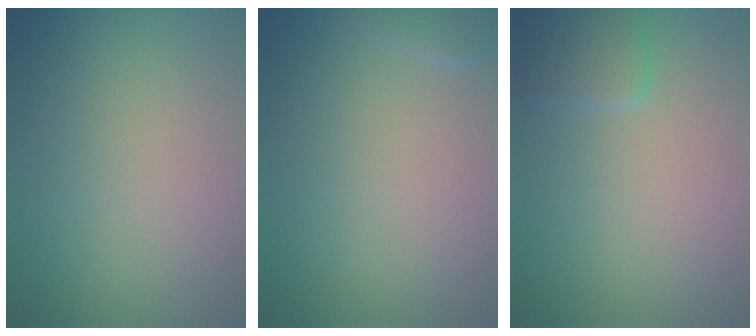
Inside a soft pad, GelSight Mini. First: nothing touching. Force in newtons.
{"total": 1.1, "press": 1.1, "slide": 0.1}
{"total": 1.8, "press": 1.8, "slide": 0.1}